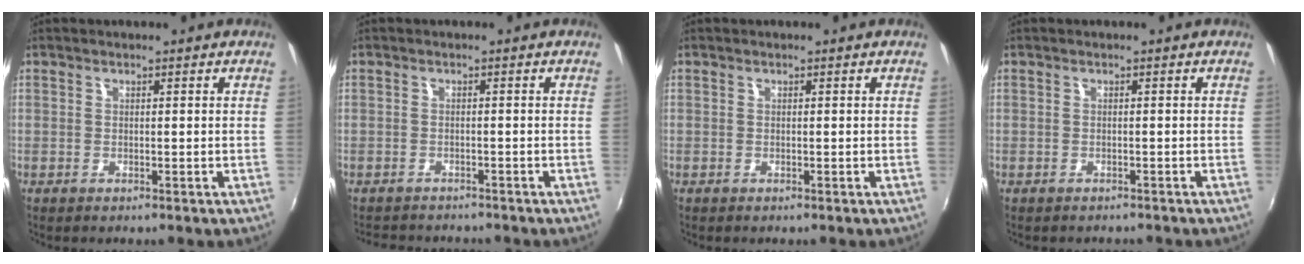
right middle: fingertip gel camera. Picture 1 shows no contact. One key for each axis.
{"total": 4.4, "fx": -4.0, "fy": 1.6, "fz": 0.7, "tx": -0.025, "ty": -0.004, "tz": -0.065}
{"total": 0.0}
{"total": 1.4, "fx": -1.3, "fy": 0.5, "fz": 0.3, "tx": -0.011, "ty": -0.007, "tz": -0.017}